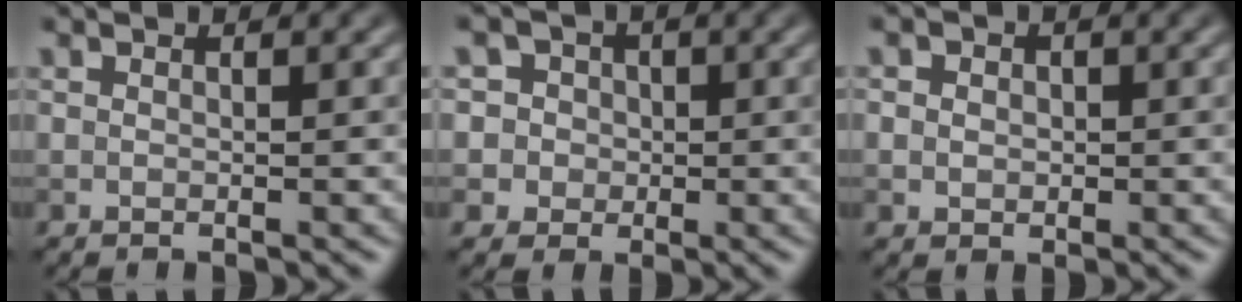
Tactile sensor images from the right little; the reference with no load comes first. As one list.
[{"total": 5.4, "force": [1.4, 5.0, 1.4], "torque": [-0.011, 0.031, 0.000]}, {"total": 2.6, "force": [0.8, 2.2, 1.2], "torque": [-0.010, 0.014, -0.004]}]